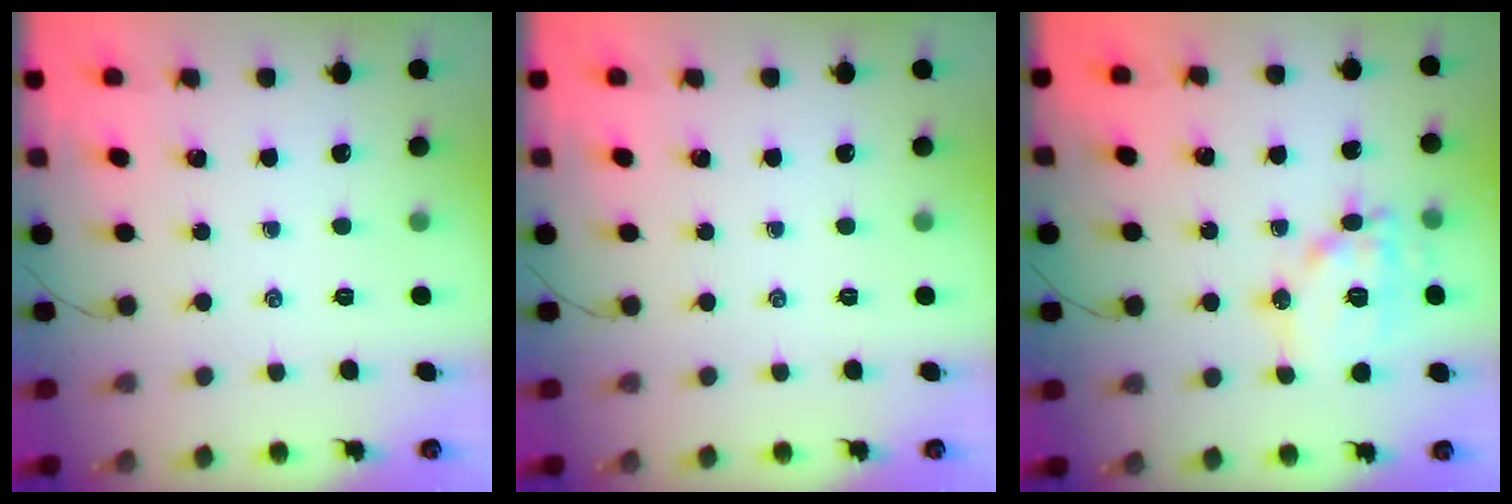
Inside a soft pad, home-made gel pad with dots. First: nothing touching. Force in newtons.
{"total": 0.0}
{"total": 14.2, "press": 14.2, "slide": 1.2}